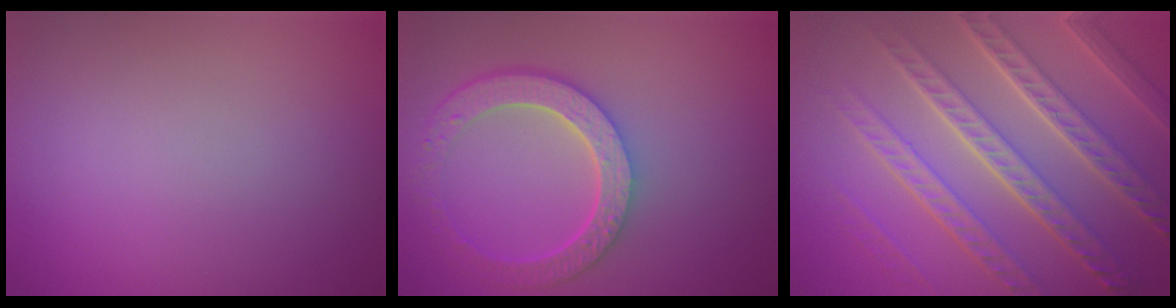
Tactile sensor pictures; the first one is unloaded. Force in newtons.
{"total": 5.8, "press": 4.5, "slide": 3.7}
{"total": 8.9, "press": 6.2, "slide": 6.4}